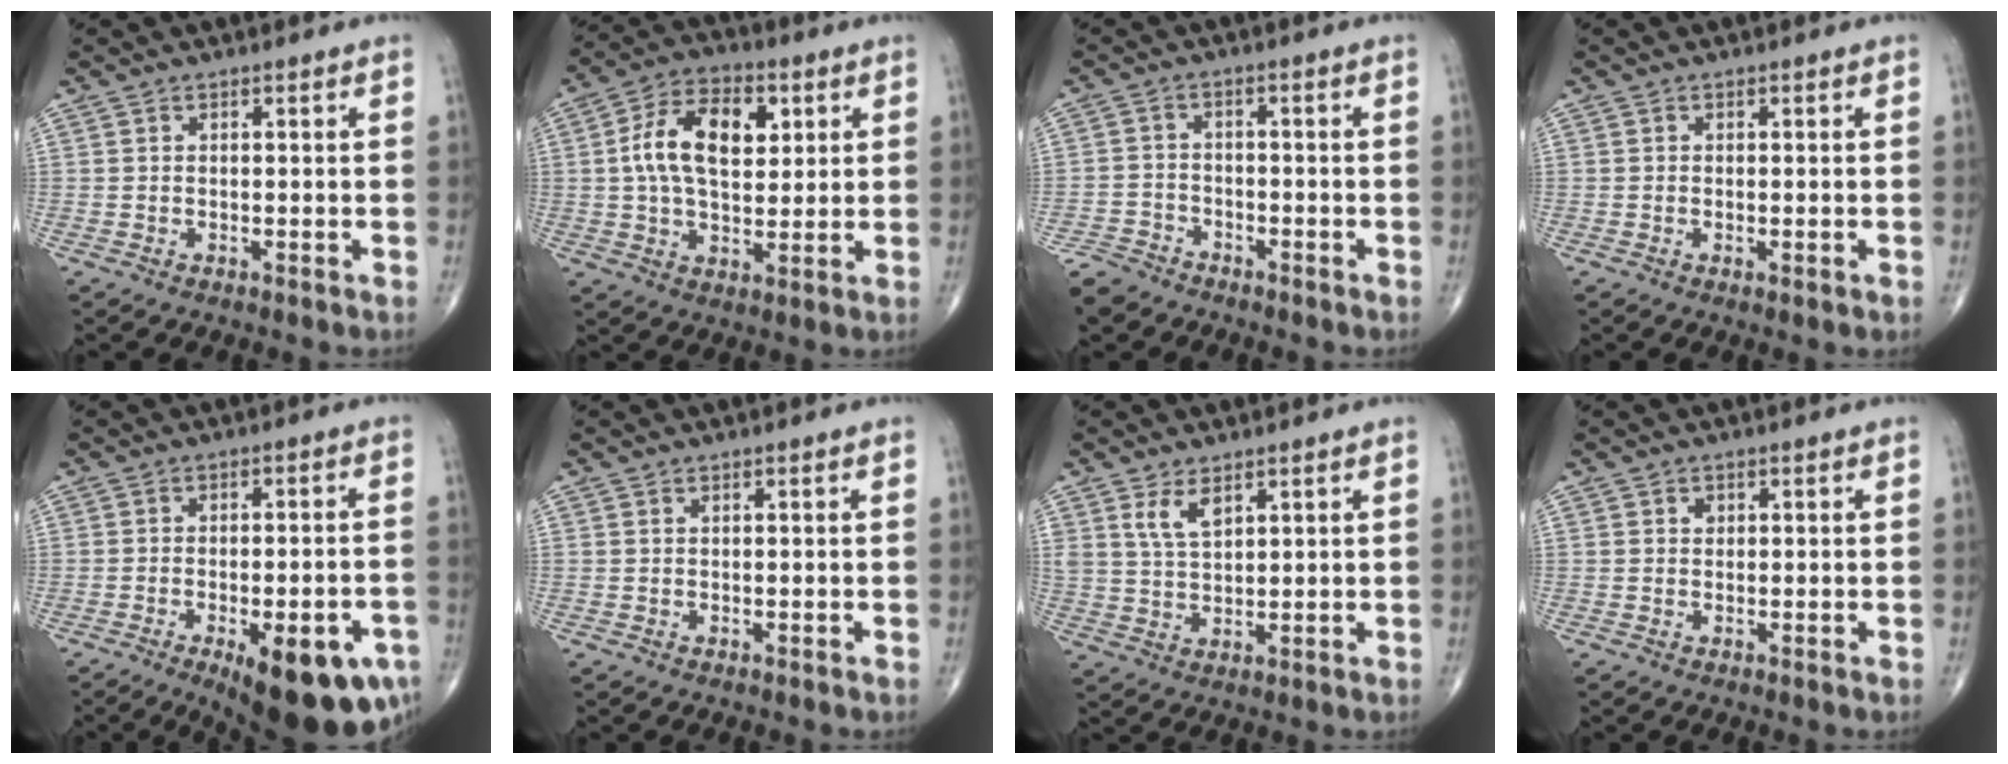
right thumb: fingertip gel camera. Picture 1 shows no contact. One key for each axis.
{"total": 13.9, "fx": 3.0, "fy": 8.2, "fz": 10.9, "tx": -0.172, "ty": 0.006, "tz": 0.047}
{"total": 5.6, "fx": -4.7, "fy": 2.8, "fz": 1.2, "tx": -0.028, "ty": 0.005, "tz": -0.095}
{"total": 1.0, "fx": -0.3, "fy": 0.3, "fz": 0.9, "tx": -0.016, "ty": -0.003, "tz": -0.005}
{"total": 17.7, "fx": -8.3, "fy": 6.4, "fz": 14.3, "tx": -0.137, "ty": 0.016, "tz": -0.100}
{"total": 0.0}
{"total": 4.8, "fx": 2.8, "fy": 2.4, "fz": 3.2, "tx": -0.052, "ty": -0.016, "tz": 0.059}
{"total": 1.0, "fx": 0.4, "fy": 0.9, "fz": 0.4, "tx": 0.000, "ty": 0.000, "tz": 0.005}